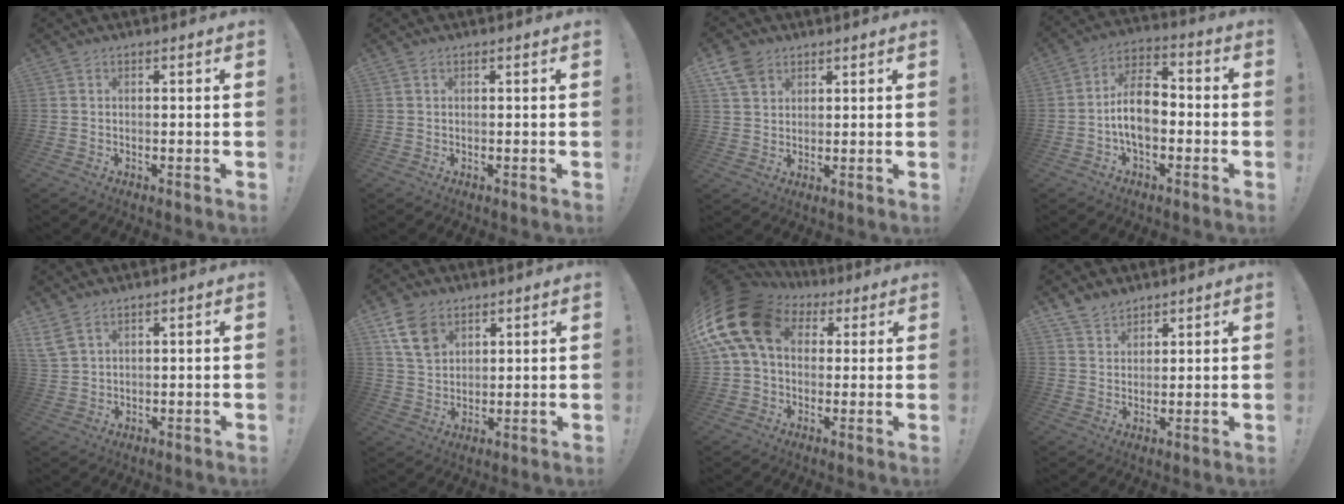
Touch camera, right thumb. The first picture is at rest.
{"total": 0.0}
{"total": 7.7, "force": [4.5, 5.5, 2.9], "torque": [-0.057, -0.016, 0.092]}
{"total": 12.1, "force": [-2.9, 7.2, 9.4], "torque": [-0.168, 0.020, -0.052]}
{"total": 5.5, "force": [3.8, 2.6, 3.1], "torque": [-0.064, -0.014, 0.074]}
{"total": 10.5, "force": [6.0, 7.0, 5.1], "torque": [-0.084, -0.018, 0.120]}
{"total": 19.0, "force": [5.6, 13.3, 12.3], "torque": [-0.227, -0.015, 0.103]}
{"total": 5.4, "force": [4.7, 2.7, 0.8], "torque": [-0.014, -0.033, 0.090]}